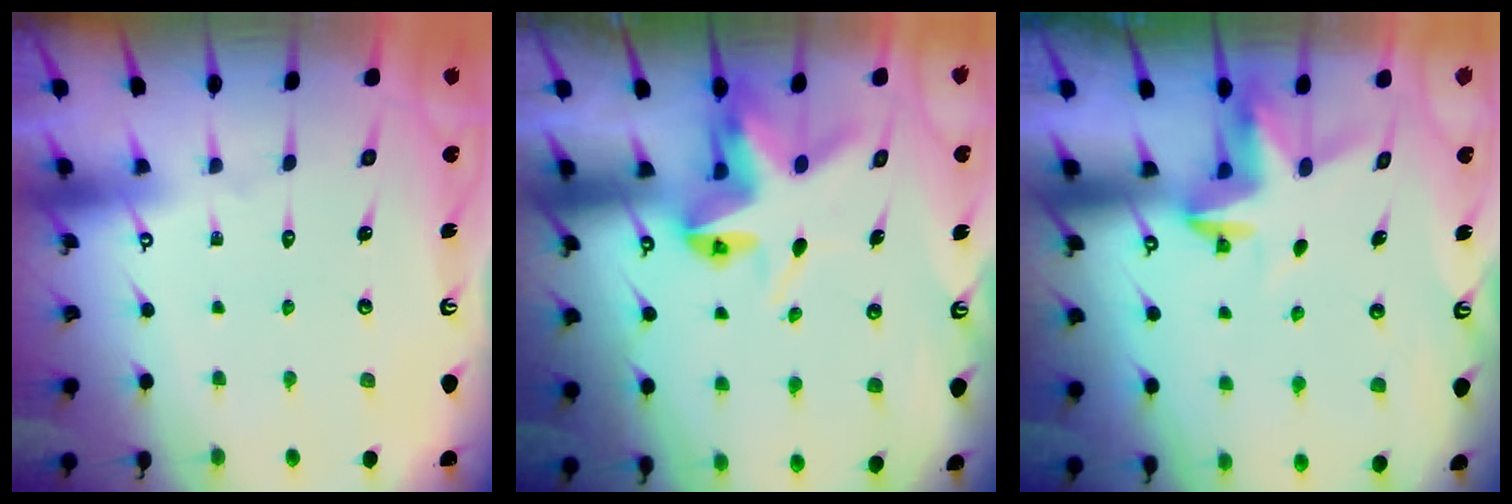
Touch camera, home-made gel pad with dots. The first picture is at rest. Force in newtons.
{"total": 6.9, "press": 6.8, "slide": 0.6}
{"total": 3.7, "press": 3.6, "slide": 0.3}